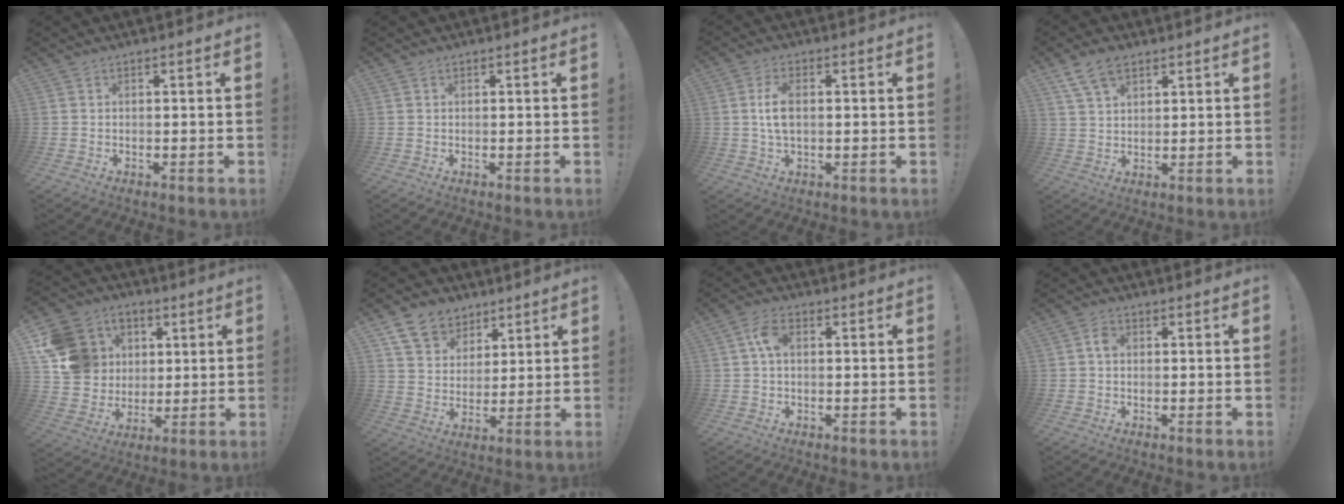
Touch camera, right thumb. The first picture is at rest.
{"total": 0.0}
{"total": 5.9, "force": [0.5, 3.1, 5.0], "torque": [-0.089, -0.001, 0.003]}
{"total": 8.0, "force": [5.1, 4.4, 4.3], "torque": [-0.081, -0.010, 0.099]}
{"total": 16.7, "force": [4.0, 15.2, 5.5], "torque": [-0.076, -0.002, 0.108]}
{"total": 10.6, "force": [6.7, 7.7, 2.9], "torque": [-0.047, -0.041, 0.133]}
{"total": 5.1, "force": [0.9, 2.7, 4.2], "torque": [-0.076, 0.011, 0.016]}
{"total": 2.3, "force": [0.1, 1.5, 1.7], "torque": [-0.029, 0.006, -0.001]}